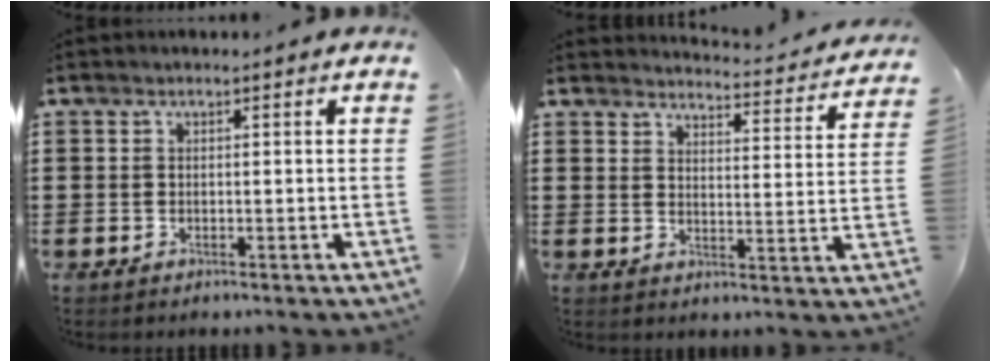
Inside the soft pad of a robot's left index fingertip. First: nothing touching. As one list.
[{"total": 3.6, "force": [3.6, -0.2, 0.5], "torque": [-0.013, -0.034, 0.056]}]